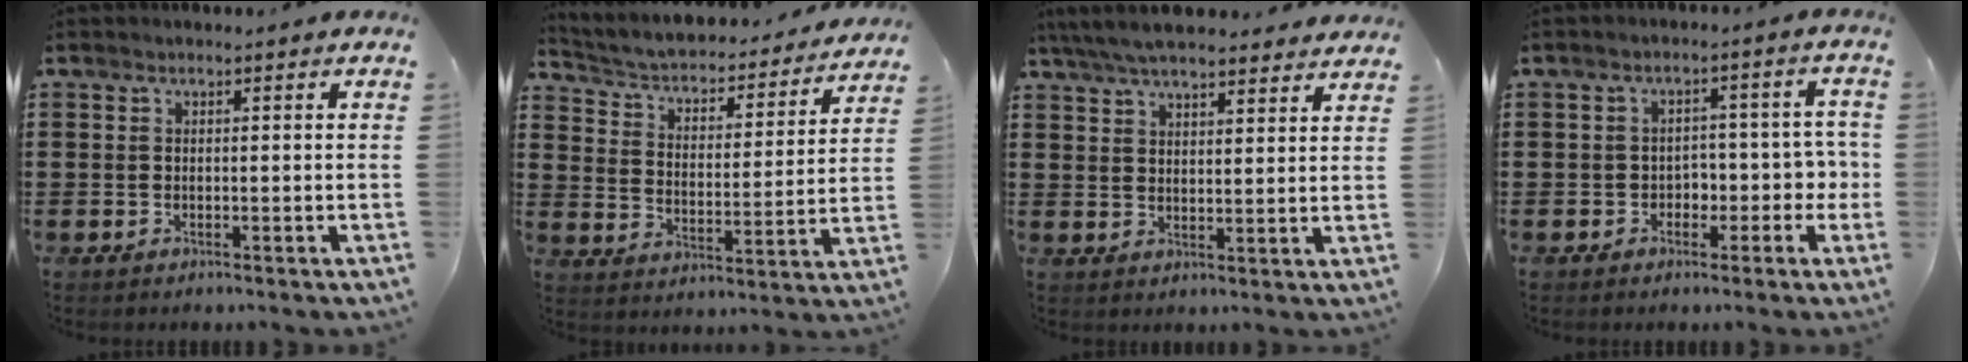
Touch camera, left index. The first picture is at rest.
{"total": 3.1, "force": [2.7, 1.0, 1.0], "torque": [-0.039, -0.026, 0.035]}
{"total": 6.1, "force": [5.7, 0.7, 2.2], "torque": [-0.059, -0.016, 0.106]}
{"total": 3.6, "force": [-1.3, 2.9, 1.8], "torque": [-0.038, 0.005, -0.033]}